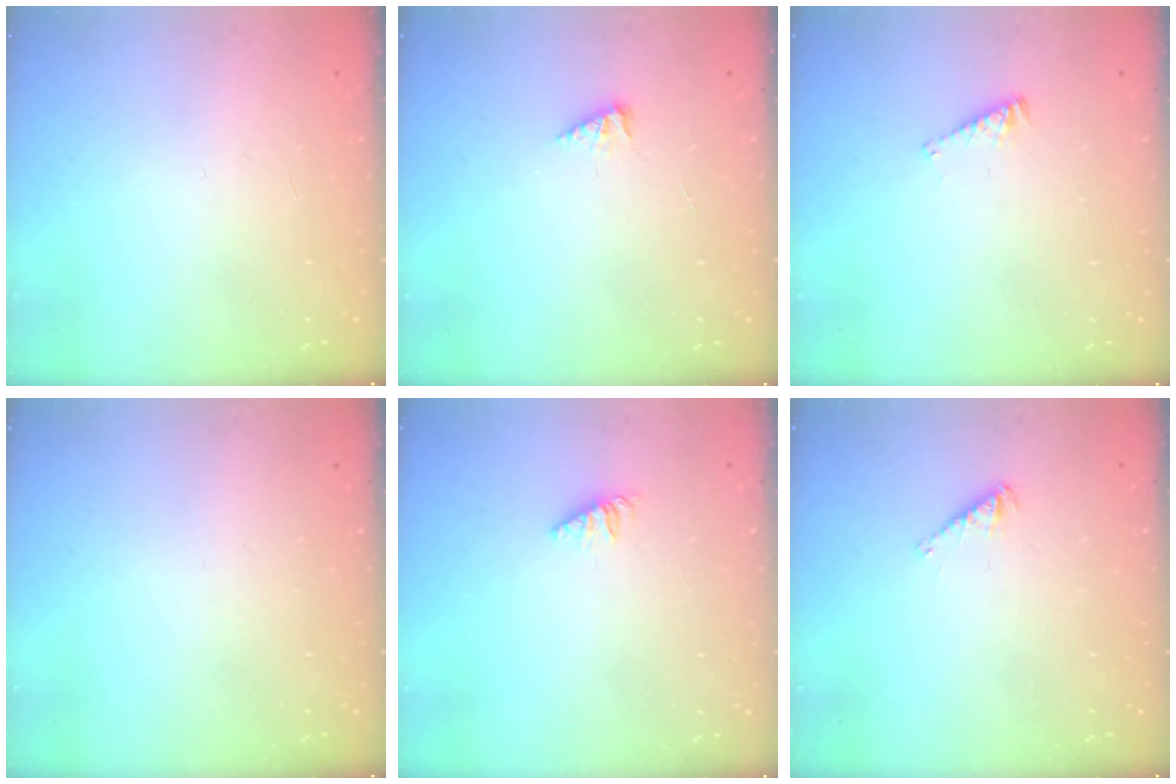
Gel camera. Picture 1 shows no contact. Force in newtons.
{"total": 2.7, "press": 2.7, "slide": 0.4}
{"total": 2.9, "press": 2.9, "slide": 0.4}
{"total": 0.0}
{"total": 1.3, "press": 1.3, "slide": 0.3}
{"total": 2.8, "press": 2.7, "slide": 0.5}